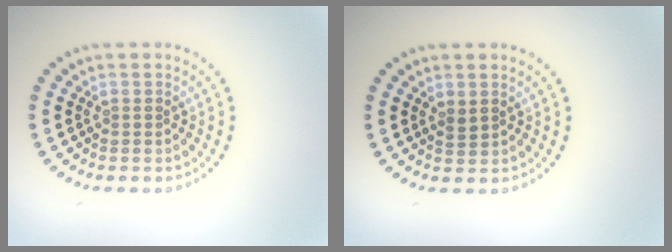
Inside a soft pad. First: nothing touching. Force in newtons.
{"total": 0.8, "press": 0.7, "slide": 0.4}